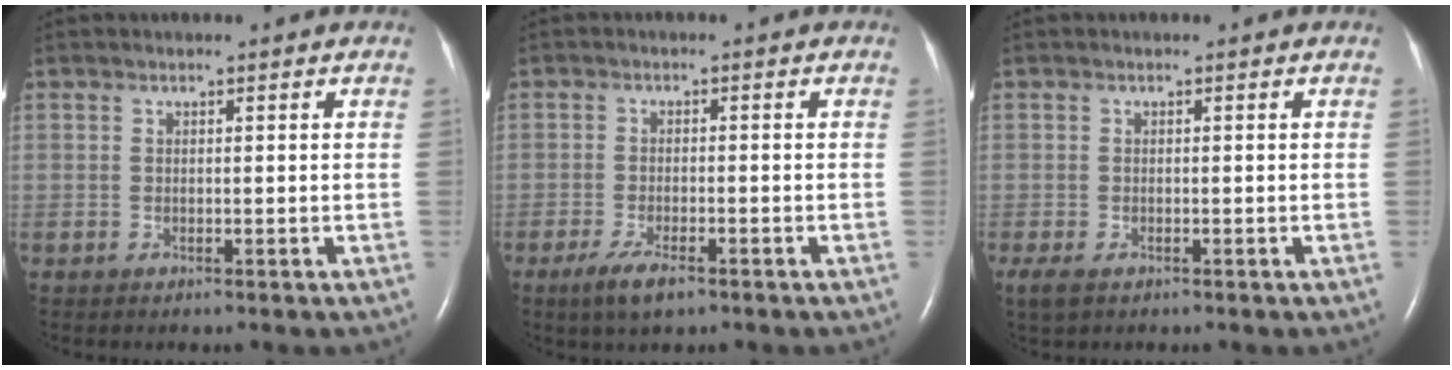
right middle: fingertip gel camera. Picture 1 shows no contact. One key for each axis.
{"total": 4.4, "fx": -2.8, "fy": 1.1, "fz": 3.2, "tx": -0.072, "ty": -0.008, "tz": -0.048}
{"total": 3.4, "fx": -2.1, "fy": 1.7, "fz": 2.1, "tx": -0.052, "ty": -0.012, "tz": -0.034}